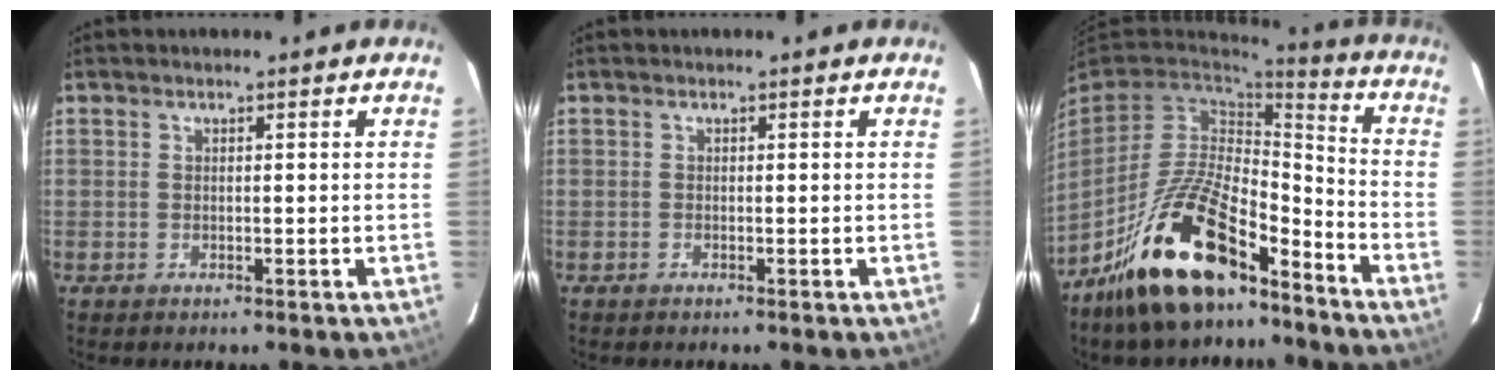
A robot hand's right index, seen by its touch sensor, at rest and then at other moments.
{"total": 0.0}
{"total": 19.5, "force": [-13.3, 7.3, 12.3], "torque": [-0.242, 0.001, -0.233]}